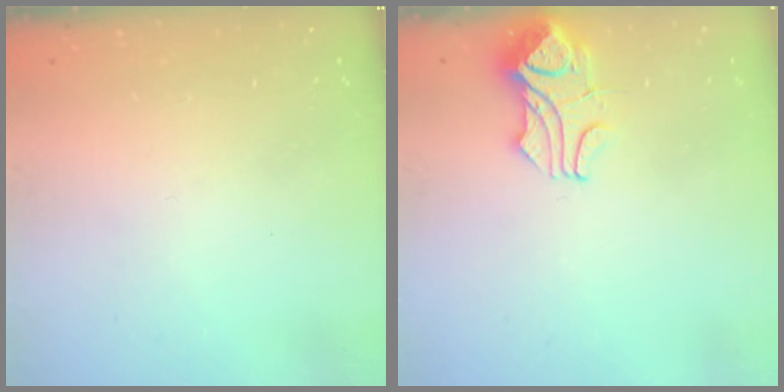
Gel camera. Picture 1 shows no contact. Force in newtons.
{"total": 3.8, "press": 3.7, "slide": 0.9}